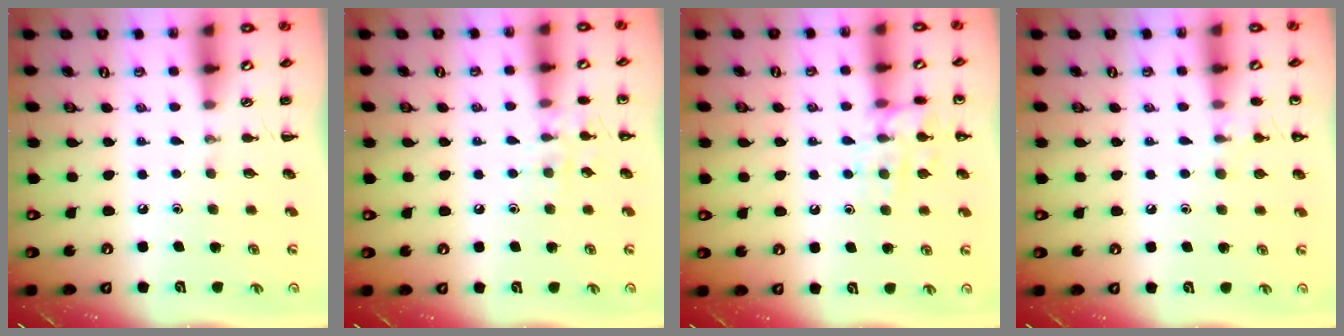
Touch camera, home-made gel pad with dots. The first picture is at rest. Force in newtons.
{"total": 6.9, "press": 6.7, "slide": 1.7}
{"total": 11.9, "press": 11.8, "slide": 0.9}
{"total": 6.1, "press": 5.7, "slide": 2.0}